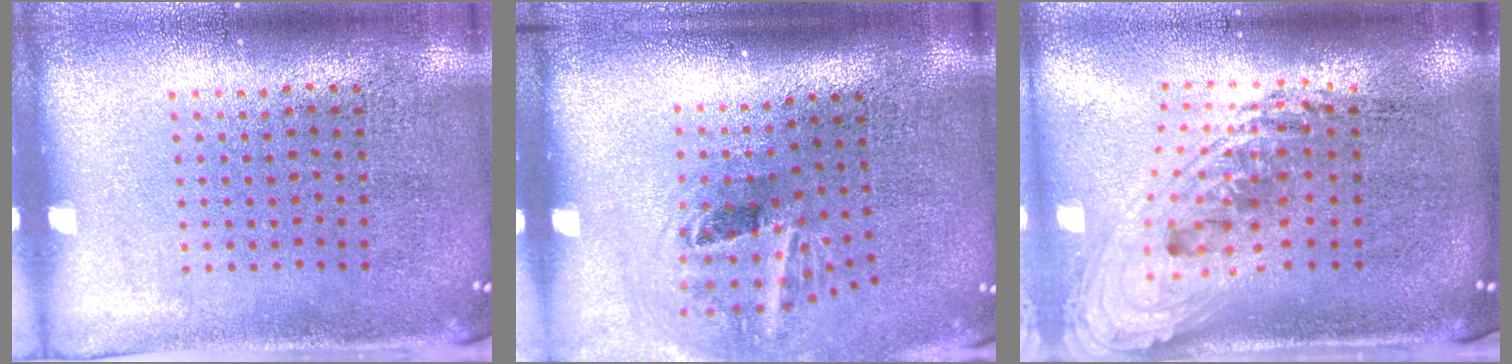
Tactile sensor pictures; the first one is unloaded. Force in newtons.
{"total": 2.0, "press": 1.2, "slide": 1.6}
{"total": 2.4, "press": 1.7, "slide": 1.6}